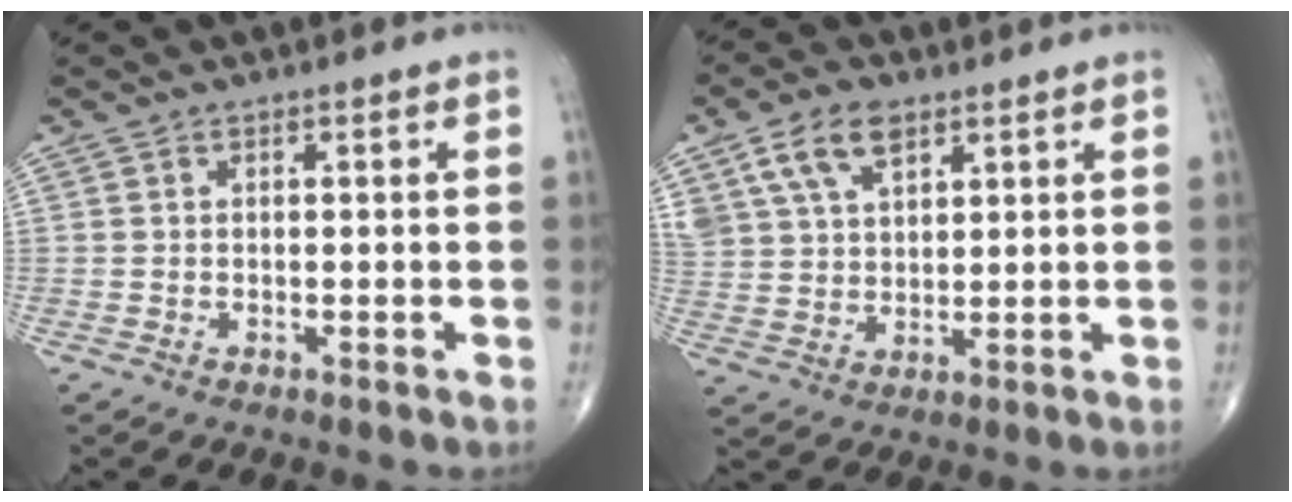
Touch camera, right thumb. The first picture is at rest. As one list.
[{"total": 9.5, "force": [5.3, 5.3, 5.9], "torque": [-0.104, -0.010, 0.106]}]